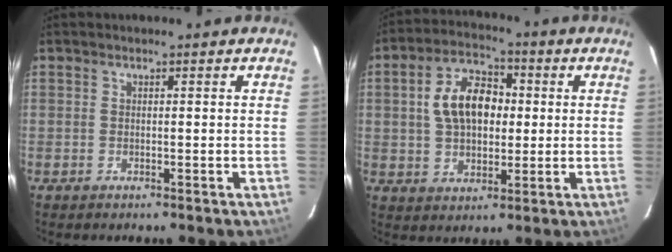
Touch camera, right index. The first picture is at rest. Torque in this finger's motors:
{"motor_torque": [0.39, -0.02, 0.39, 0.10]}